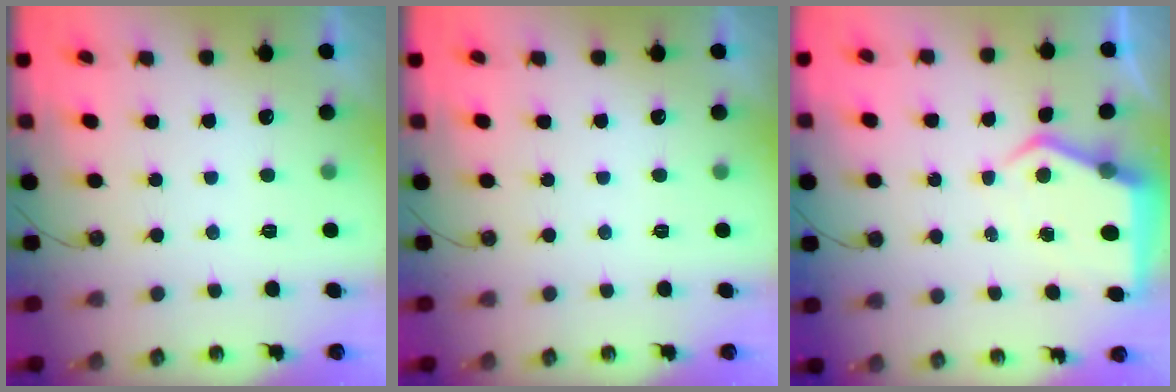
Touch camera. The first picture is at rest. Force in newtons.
{"total": 0.0}
{"total": 7.9, "press": 7.9, "slide": 0.9}